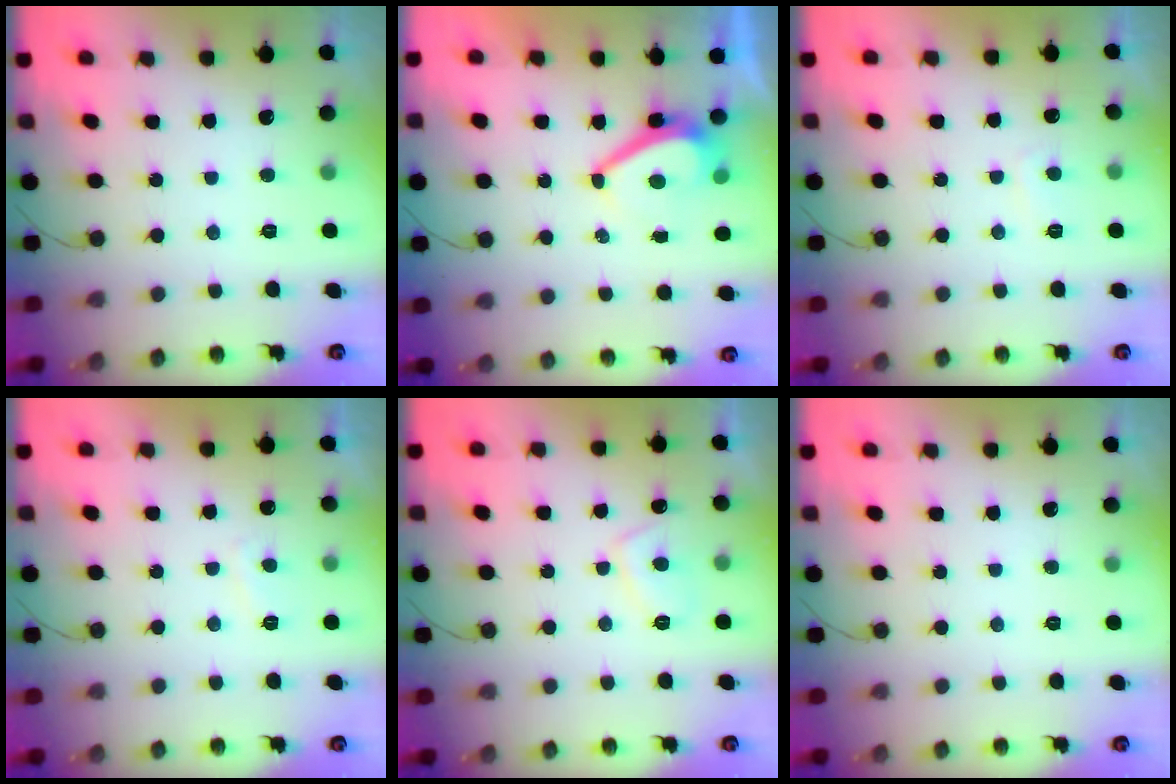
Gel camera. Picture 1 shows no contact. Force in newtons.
{"total": 5.5, "press": 5.5, "slide": 0.8}
{"total": 2.0, "press": 1.9, "slide": 0.6}
{"total": 2.4, "press": 2.3, "slide": 0.7}
{"total": 3.9, "press": 3.8, "slide": 1.0}
{"total": 0.0}